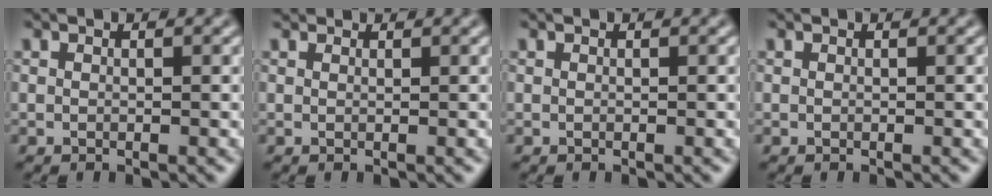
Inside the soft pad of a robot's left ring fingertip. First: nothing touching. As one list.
[{"total": 1.7, "force": [1.5, 0.6, 0.6], "torque": [-0.007, 0.012, 0.011]}, {"total": 0.0}, {"total": 0.0}]